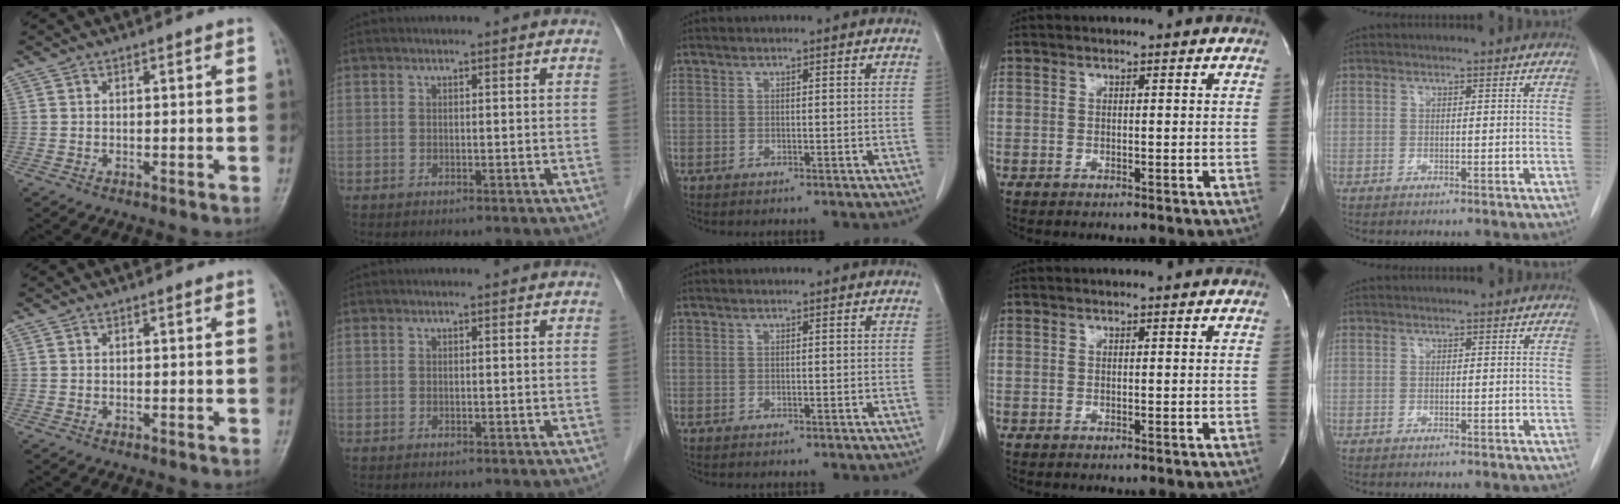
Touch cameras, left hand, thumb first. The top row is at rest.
{}